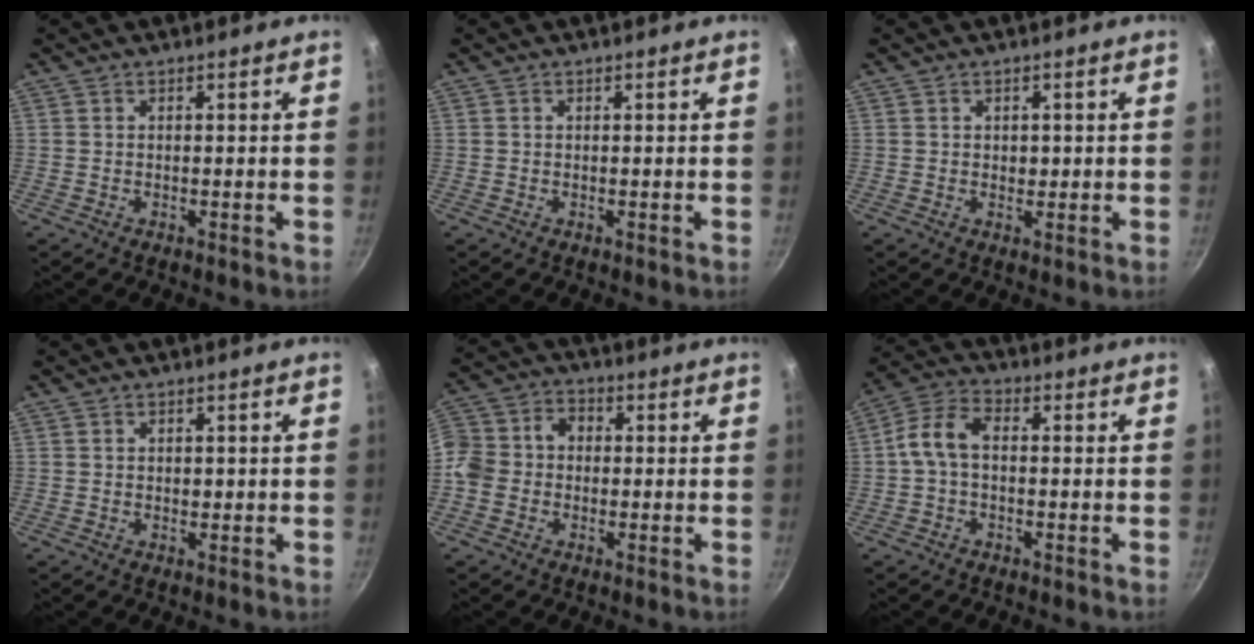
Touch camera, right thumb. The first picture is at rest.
{"total": 0.0}
{"total": 1.6, "force": [0.3, 1.2, 0.9], "torque": [0.001, 0.000, 0.004]}
{"total": 0.8, "force": [0.1, 0.7, 0.5], "torque": [0.001, 0.000, 0.002]}
{"total": 9.0, "force": [-0.9, 7.5, 4.8], "torque": [-0.081, 0.038, -0.029]}
{"total": 7.2, "force": [-0.2, 4.4, 5.8], "torque": [-0.114, 0.025, -0.013]}